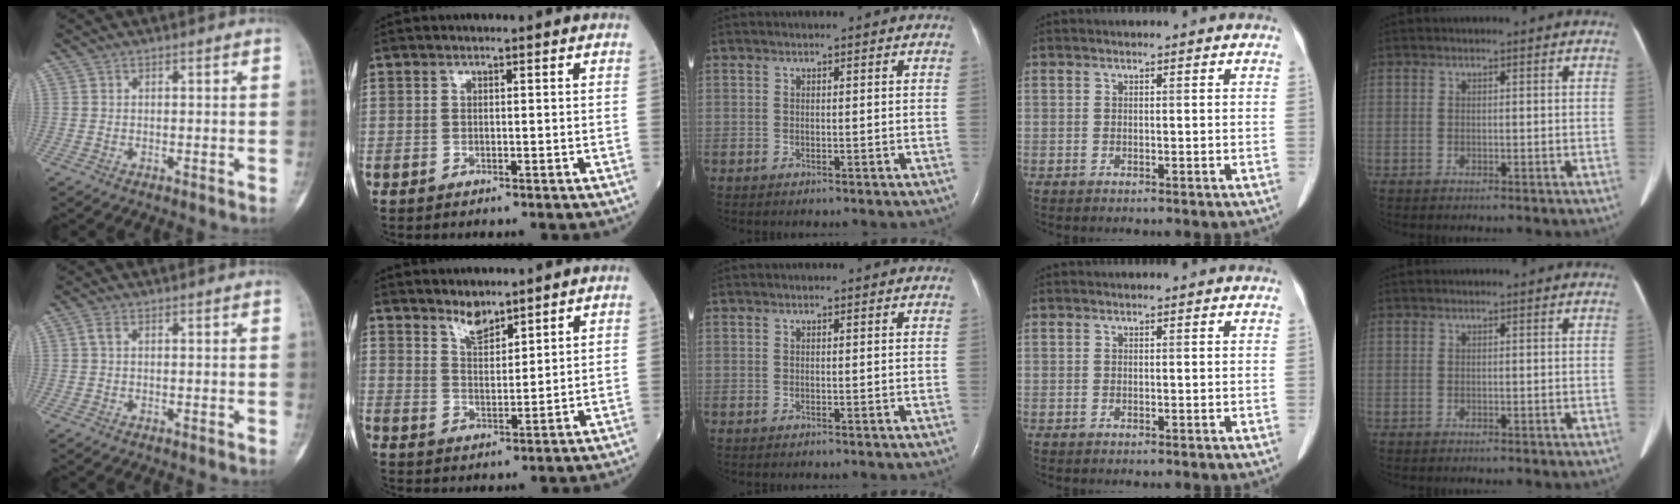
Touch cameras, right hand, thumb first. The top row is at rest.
{"thumb": {"total": 1.1, "force": [0.2, 0.5, 1.0], "torque": [-0.026, 0.001, 0.002]}, "index": {"total": 3.9, "force": [3.5, 1.0, 1.4], "torque": [-0.029, -0.005, 0.069]}}